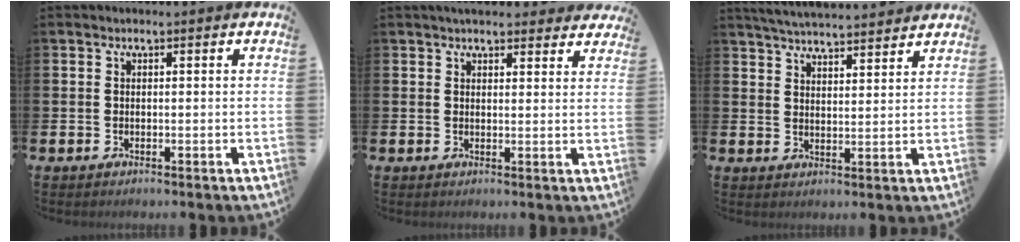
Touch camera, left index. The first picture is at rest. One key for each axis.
{"total": 3.7, "fx": 3.5, "fy": 0.9, "fz": 0.5, "tx": -0.003, "ty": -0.017, "tz": 0.063}
{"total": 4.9, "fx": 4.9, "fy": 0.1, "fz": 0.3, "tx": -0.024, "ty": -0.027, "tz": 0.087}